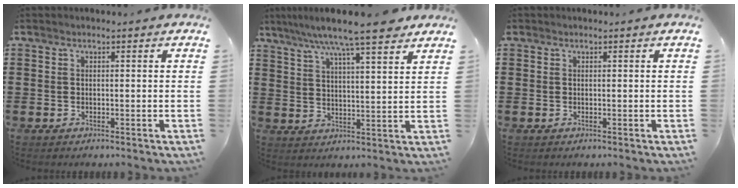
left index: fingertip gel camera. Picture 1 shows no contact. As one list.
[{"total": 9.4, "force": [7.6, 0.8, 5.5], "torque": [-0.112, -0.027, 0.130]}, {"total": 0.0}]